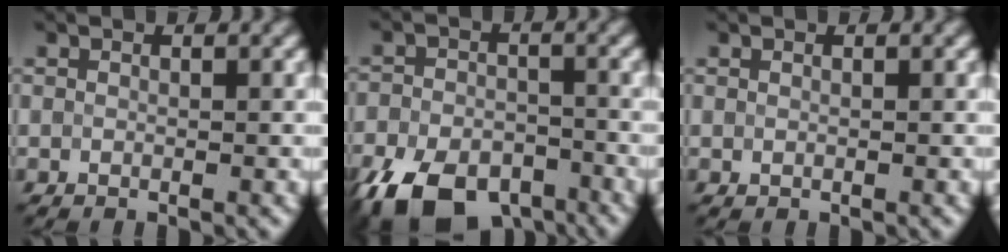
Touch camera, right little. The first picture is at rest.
{"total": 10.0, "force": [-7.0, 5.0, 5.1], "torque": [-0.103, -0.026, -0.105]}
{"total": 0.0}